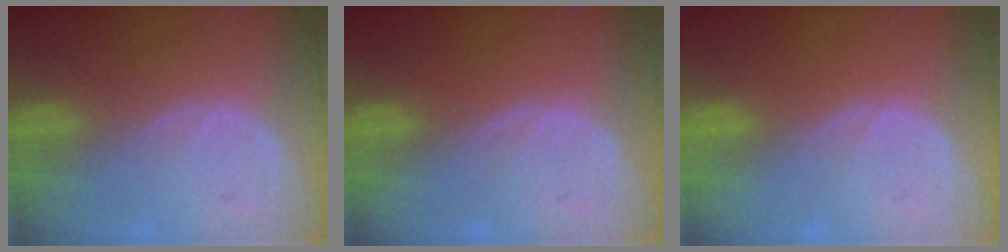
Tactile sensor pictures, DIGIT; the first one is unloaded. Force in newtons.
{"total": 0.0}
{"total": 0.0}